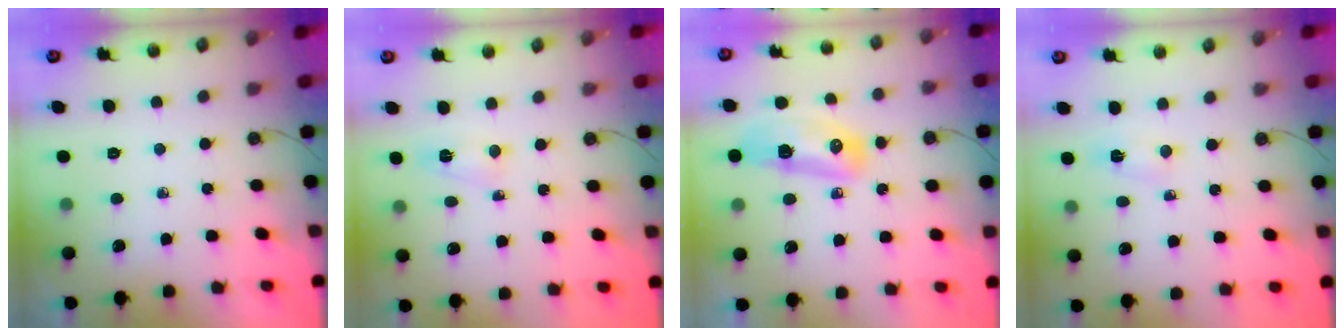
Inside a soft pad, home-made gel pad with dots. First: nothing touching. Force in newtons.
{"total": 4.0, "press": 4.0, "slide": 0.6}
{"total": 10.8, "press": 10.6, "slide": 1.9}
{"total": 2.1, "press": 2.0, "slide": 0.4}